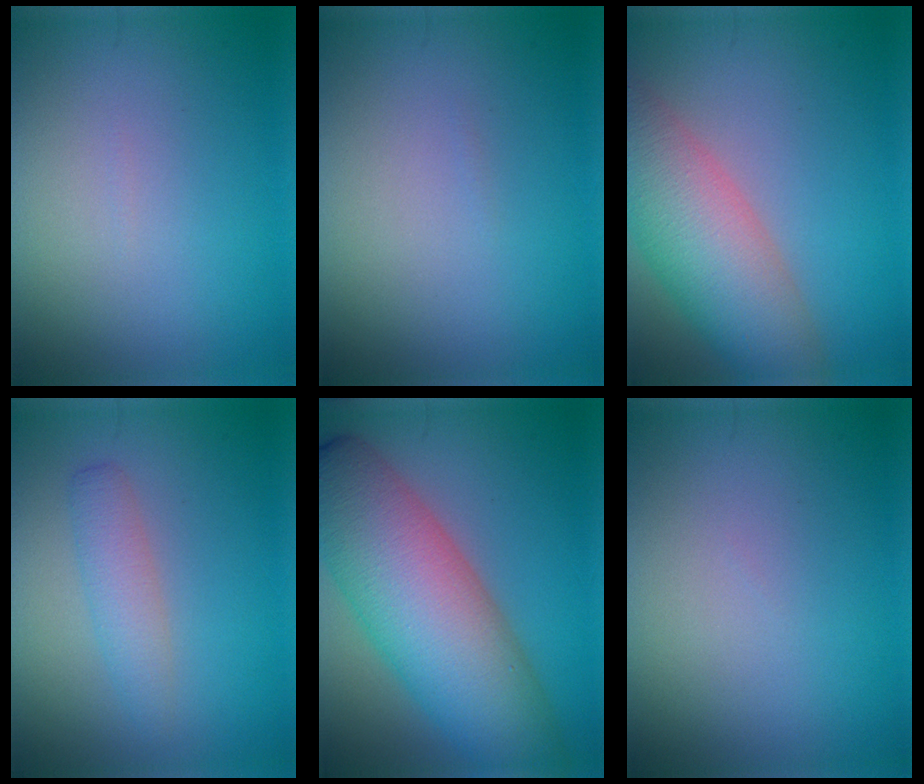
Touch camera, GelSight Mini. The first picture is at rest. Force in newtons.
{"total": 0.0}
{"total": 8.4, "press": 8.4, "slide": 0.4}
{"total": 2.3, "press": 2.3, "slide": 0.0}
{"total": 12.0, "press": 12.0, "slide": 0.5}
{"total": 0.0}